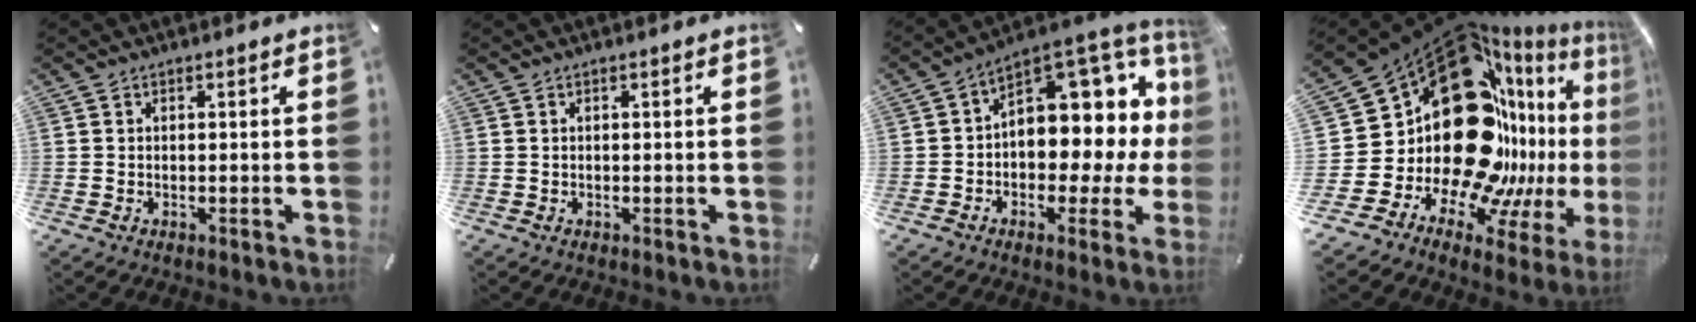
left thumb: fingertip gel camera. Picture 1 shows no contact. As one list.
[{"total": 0.0}, {"total": 12.2, "force": [4.6, 8.4, 7.6], "torque": [-0.079, -0.070, 0.074]}, {"total": 37.1, "force": [7.7, 23.5, 27.6], "torque": [-0.413, -0.155, 0.209]}]